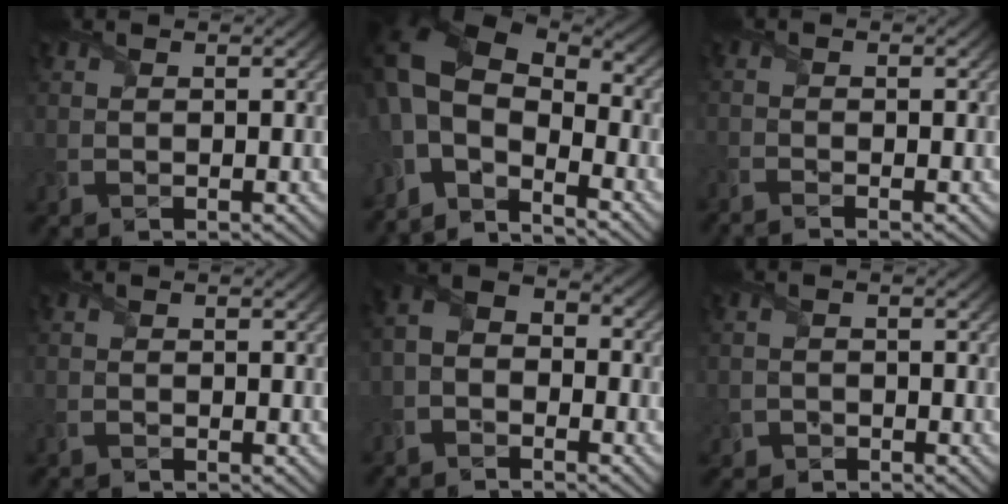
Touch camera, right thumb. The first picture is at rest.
{"total": 10.8, "force": [-2.7, 6.1, 8.5], "torque": [-0.198, -0.002, -0.063]}
{"total": 1.9, "force": [-1.7, 0.0, 0.7], "torque": [-0.018, -0.004, -0.039]}
{"total": 0.9, "force": [-0.9, 0.1, 0.1], "torque": [0.001, -0.002, -0.020]}
{"total": 4.5, "force": [-2.9, 2.6, 2.2], "torque": [-0.050, 0.000, -0.074]}
{"total": 2.1, "force": [-1.7, 1.3, 0.2], "torque": [0.001, 0.000, -0.035]}